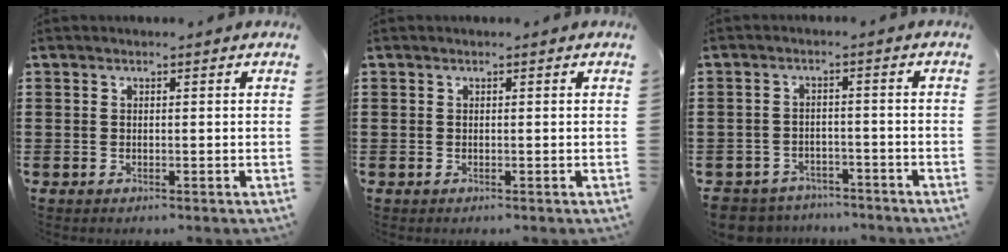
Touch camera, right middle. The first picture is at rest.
{"total": 0.0}
{"total": 3.8, "force": [-3.7, 1.0, -0.2], "torque": [-0.012, -0.001, -0.082]}